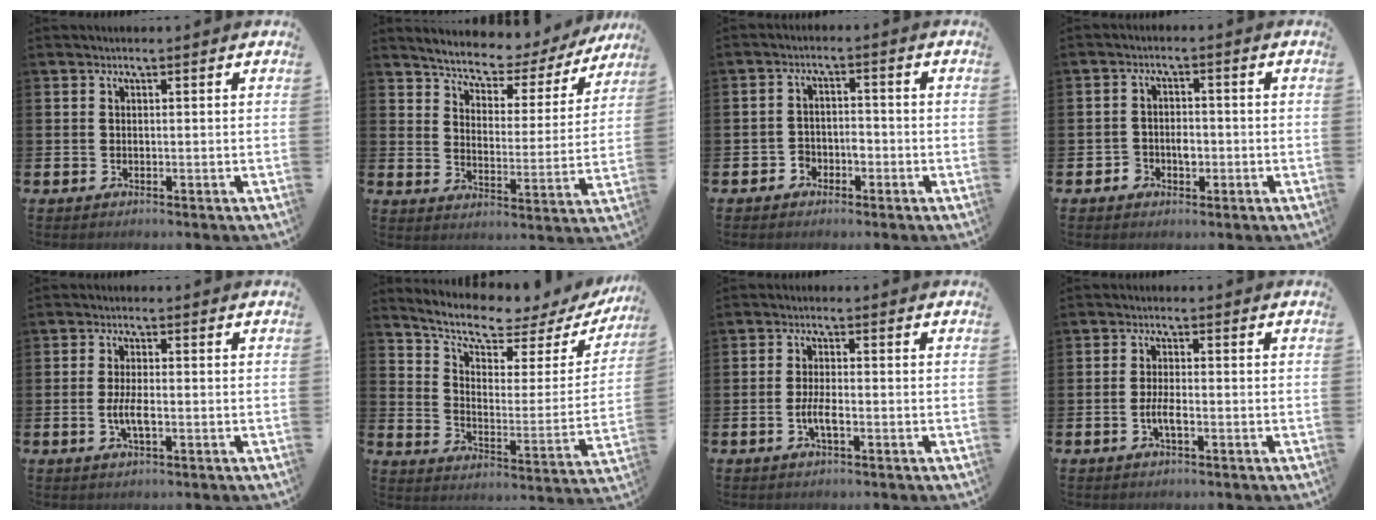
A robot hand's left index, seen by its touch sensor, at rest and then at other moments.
{"total": 5.6, "force": [5.2, 1.8, 1.0], "torque": [-0.054, -0.040, 0.084]}
{"total": 2.5, "force": [-1.8, 1.6, 0.6], "torque": [-0.026, 0.009, -0.039]}
{"total": 2.5, "force": [-1.0, 2.0, 1.1], "torque": [-0.025, 0.006, -0.024]}
{"total": 3.4, "force": [-0.7, 1.1, 3.1], "torque": [-0.061, -0.001, -0.016]}
{"total": 7.3, "force": [6.1, 2.2, 3.2], "torque": [-0.094, -0.047, 0.099]}
{"total": 2.9, "force": [-0.9, 0.9, 2.6], "torque": [-0.053, 0.000, -0.020]}
{"total": 2.6, "force": [-0.9, 0.8, 2.3], "torque": [-0.049, 0.000, -0.020]}